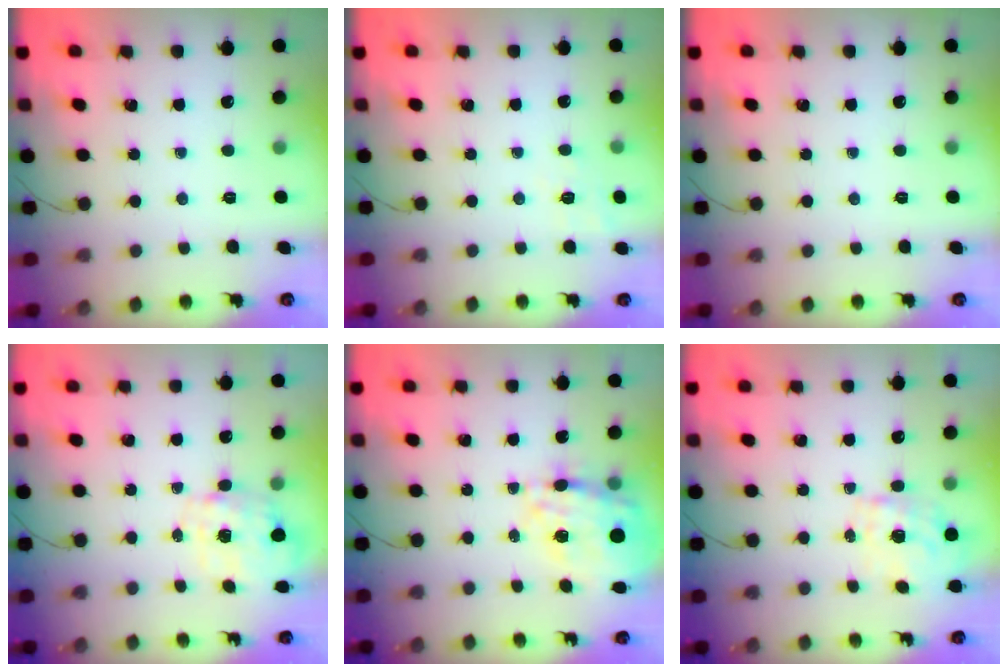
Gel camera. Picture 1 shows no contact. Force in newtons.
{"total": 8.5, "press": 8.2, "slide": 2.1}
{"total": 0.0}
{"total": 2.8, "press": 2.6, "slide": 0.9}
{"total": 21.8, "press": 21.3, "slide": 4.7}
{"total": 0.9, "press": 0.7, "slide": 0.6}